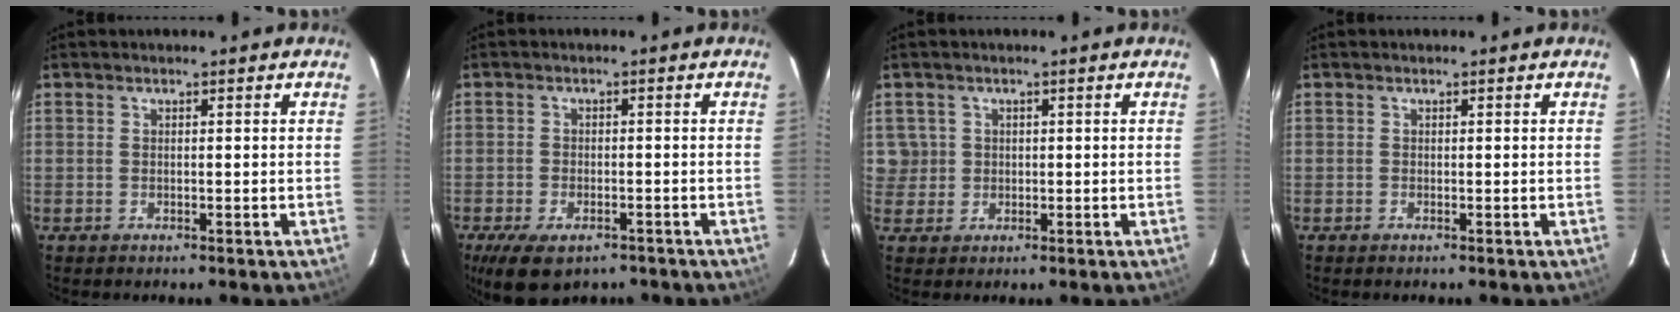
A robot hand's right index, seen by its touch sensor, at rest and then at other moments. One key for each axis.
{"total": 9.3, "fx": -6.1, "fy": 4.6, "fz": 5.3, "tx": -0.115, "ty": -0.021, "tz": -0.095}
{"total": 3.8, "fx": 0.7, "fy": 3.7, "fz": 0.2, "tx": 0.012, "ty": 0.017, "tz": 0.015}
{"total": 0.0}